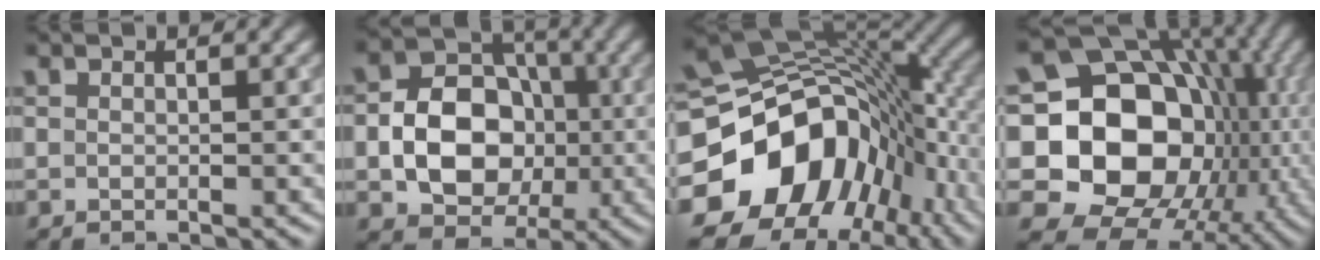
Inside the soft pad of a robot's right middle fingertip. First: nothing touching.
{"total": 8.3, "force": [-1.3, 6.4, 5.1], "torque": [-0.079, 0.003, -0.031]}
{"total": 16.7, "force": [-5.5, 12.5, 9.5], "torque": [-0.169, -0.015, -0.087]}
{"total": 19.7, "force": [-1.0, 16.0, 11.4], "torque": [-0.168, -0.006, -0.031]}